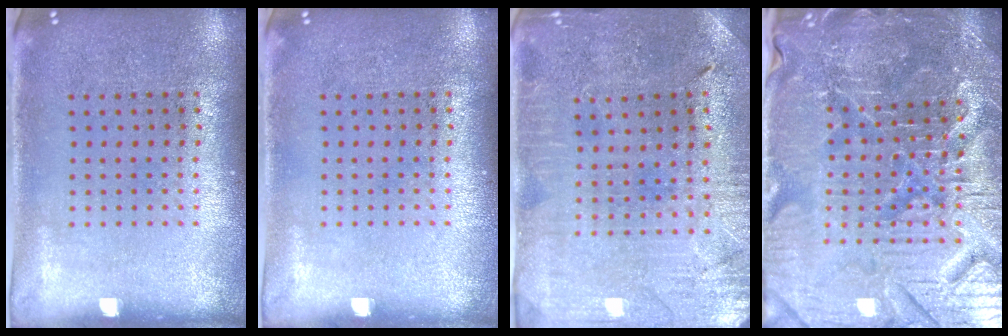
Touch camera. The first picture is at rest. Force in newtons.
{"total": 0.0}
{"total": 0.7, "press": 0.6, "slide": 0.3}
{"total": 5.4, "press": 5.2, "slide": 1.6}